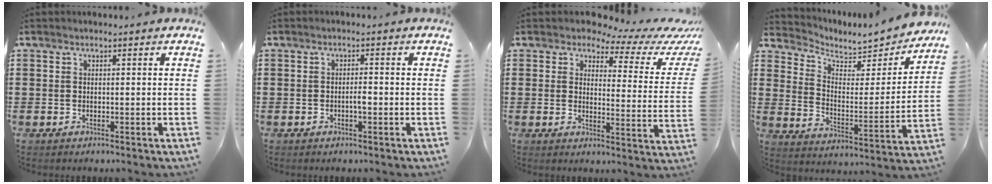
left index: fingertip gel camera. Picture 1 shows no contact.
{"total": 1.6, "force": [-0.5, 0.4, 1.5], "torque": [-0.029, 0.002, -0.010]}
{"total": 3.9, "force": [2.9, 1.6, 2.1], "torque": [-0.046, -0.018, 0.041]}
{"total": 5.1, "force": [4.6, 1.9, 1.0], "torque": [-0.041, -0.035, 0.076]}